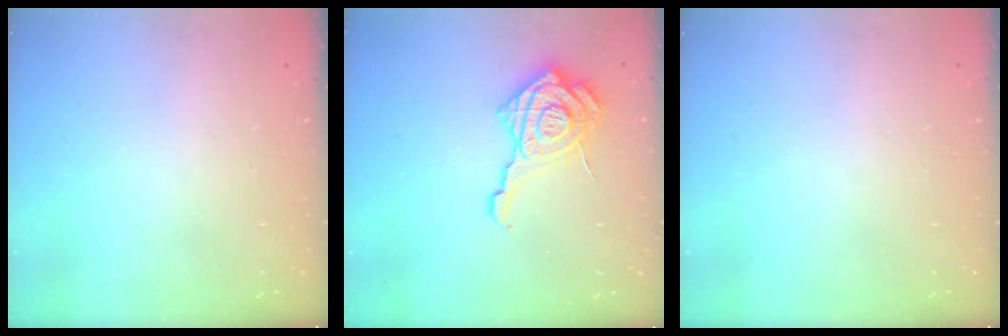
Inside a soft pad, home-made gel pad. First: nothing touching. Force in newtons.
{"total": 17.8, "press": 17.8, "slide": 1.5}
{"total": 0.0}